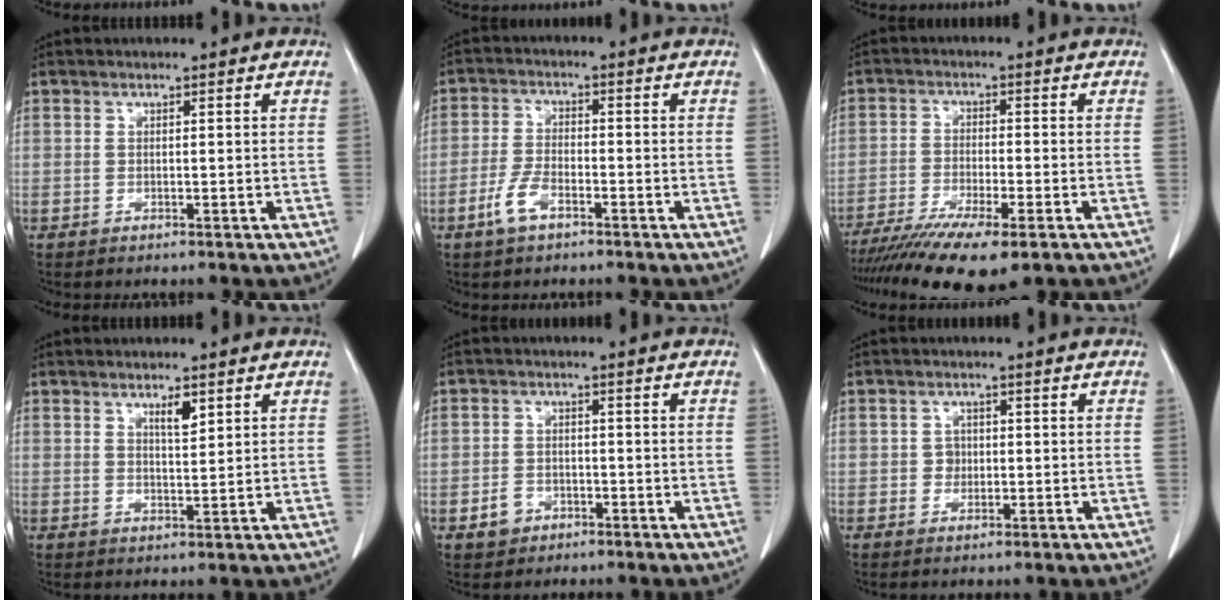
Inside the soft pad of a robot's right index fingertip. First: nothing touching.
{"total": 4.7, "force": [-2.7, 1.8, 3.4], "torque": [-0.079, -0.001, -0.052]}
{"total": 12.5, "force": [-9.0, 1.7, 8.5], "torque": [-0.146, -0.027, -0.147]}
{"total": 2.7, "force": [1.6, 0.6, 2.1], "torque": [-0.037, -0.003, 0.028]}
{"total": 3.2, "force": [-1.6, 2.6, 1.0], "torque": [-0.014, 0.008, -0.021]}
{"total": 2.0, "force": [-0.2, 1.8, 0.9], "torque": [-0.010, 0.005, -0.002]}